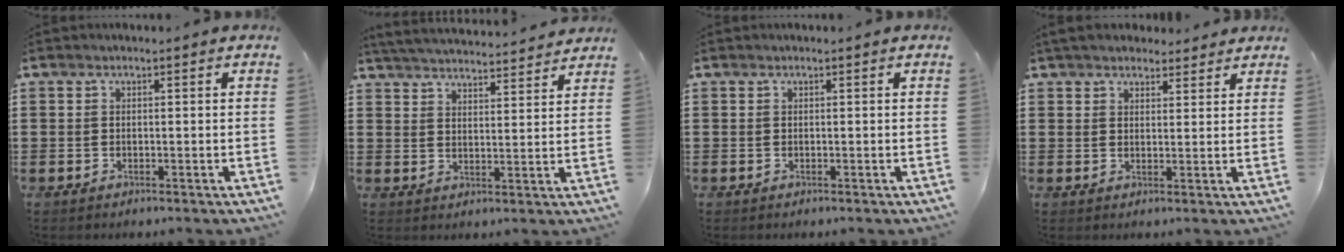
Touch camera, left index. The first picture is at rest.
{"total": 4.3, "force": [4.3, -0.2, 0.4], "torque": [-0.026, -0.028, 0.073]}
{"total": 0.0}
{"total": 3.8, "force": [3.5, 1.3, 0.9], "torque": [-0.028, 0.000, 0.068]}